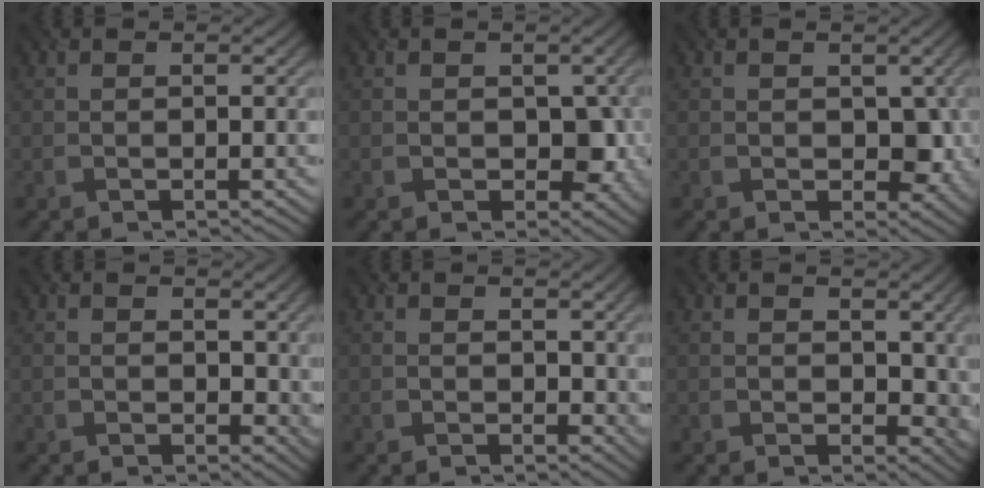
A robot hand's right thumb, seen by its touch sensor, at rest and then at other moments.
{"total": 4.0, "force": [-0.5, 3.0, 2.6], "torque": [-0.036, -0.012, -0.006]}
{"total": 3.9, "force": [-0.2, 3.0, 2.6], "torque": [-0.038, -0.011, -0.001]}
{"total": 2.5, "force": [0.5, 1.9, 1.5], "torque": [-0.024, -0.008, 0.008]}
{"total": 1.9, "force": [0.5, 1.4, 1.1], "torque": [-0.019, -0.007, 0.007]}
{"total": 5.2, "force": [0.5, 3.8, 3.5], "torque": [-0.050, -0.014, 0.012]}